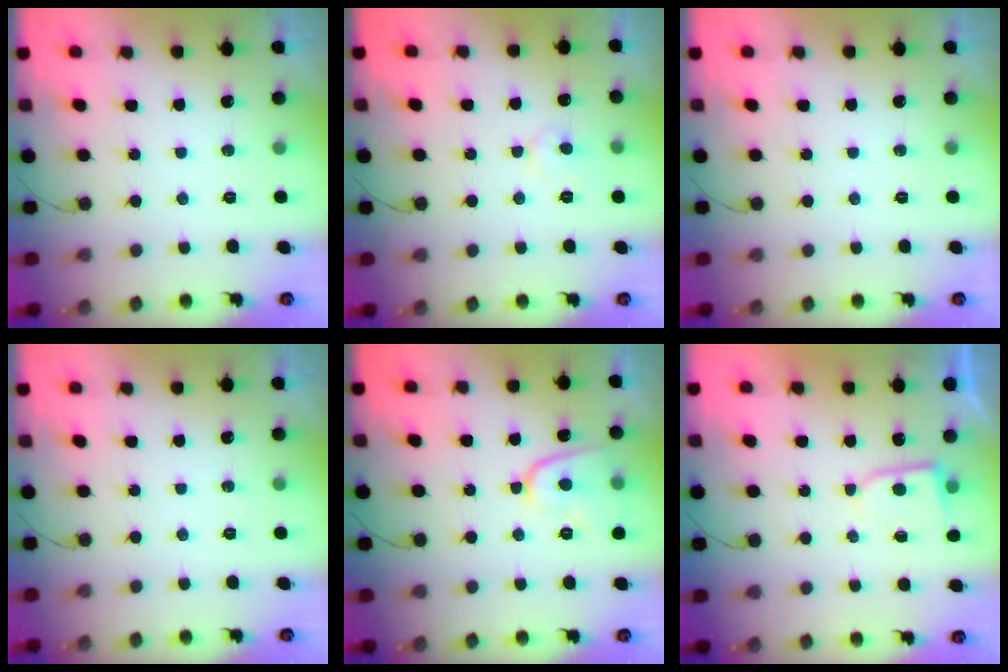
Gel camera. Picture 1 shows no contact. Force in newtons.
{"total": 4.5, "press": 4.5, "slide": 0.5}
{"total": 0.0}
{"total": 0.0}
{"total": 10.3, "press": 10.2, "slide": 1.1}
{"total": 4.1, "press": 4.1, "slide": 0.4}